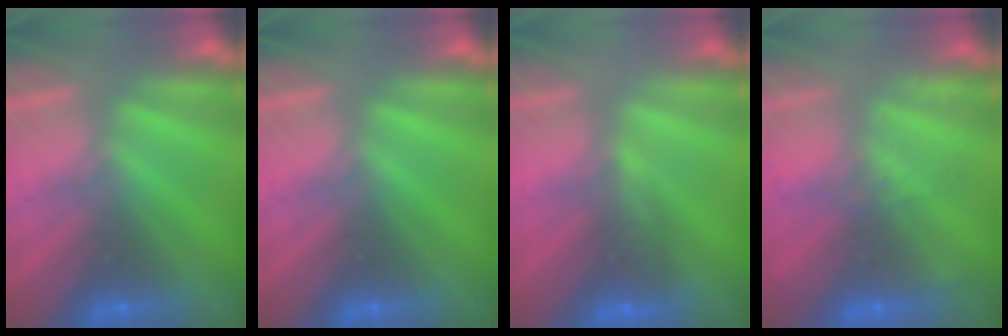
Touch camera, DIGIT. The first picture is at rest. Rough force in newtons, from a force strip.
{"total": 0.0}
{"total": 4.6}
{"total": 2.3}